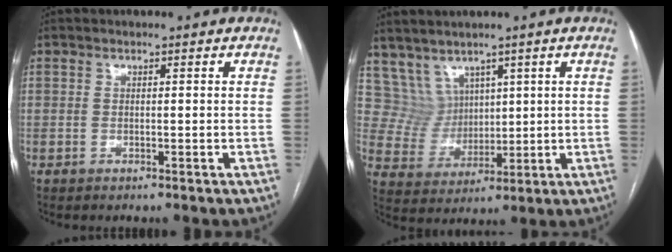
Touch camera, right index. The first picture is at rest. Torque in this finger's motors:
{"motor_torque": [-0.09, 0.11, 0.00, 0.00]}